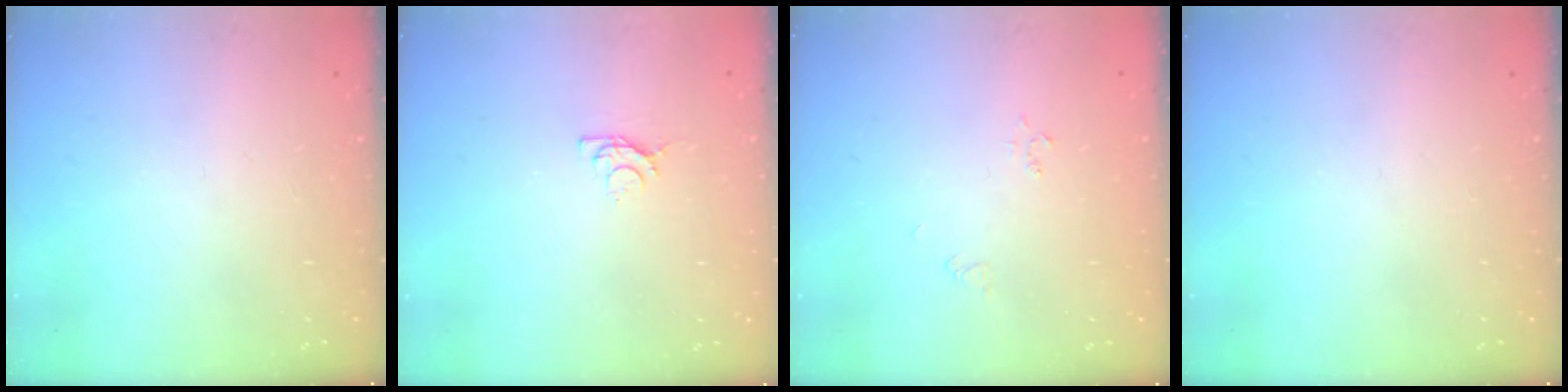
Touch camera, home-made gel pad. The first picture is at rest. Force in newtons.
{"total": 3.2, "press": 3.2, "slide": 0.5}
{"total": 2.4, "press": 2.4, "slide": 0.3}
{"total": 0.0}